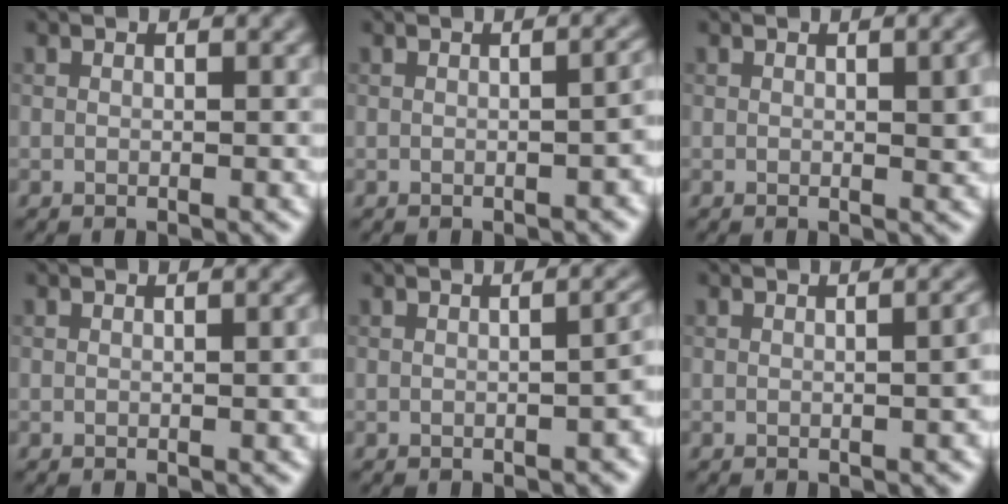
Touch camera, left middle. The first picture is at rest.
{"total": 2.5, "force": [-0.7, 1.0, 2.1], "torque": [-0.023, 0.005, -0.008]}
{"total": 1.9, "force": [0.3, 0.4, 1.8], "torque": [-0.022, 0.000, 0.005]}
{"total": 0.9, "force": [0.0, 0.2, 0.9], "torque": [-0.006, 0.006, 0.000]}
{"total": 2.8, "force": [-0.8, 1.1, 2.4], "torque": [-0.026, 0.005, -0.012]}
{"total": 2.3, "force": [-0.2, 0.9, 2.1], "torque": [-0.018, 0.006, -0.002]}